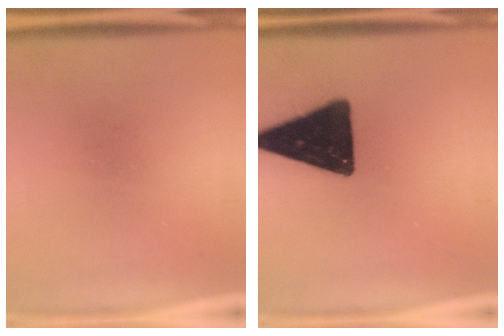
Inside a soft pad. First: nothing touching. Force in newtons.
{"total": 18.7}